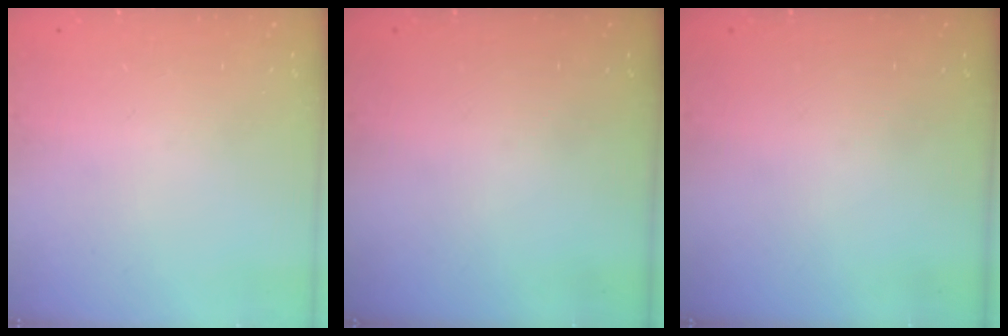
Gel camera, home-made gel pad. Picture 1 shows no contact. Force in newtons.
{"total": 0.0}
{"total": 0.0}